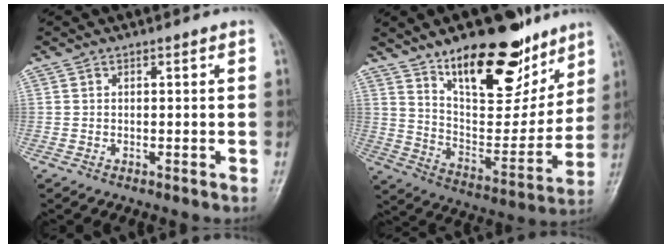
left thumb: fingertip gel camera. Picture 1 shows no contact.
{"total": 23.0, "force": [14.8, 10.0, 14.6], "torque": [-0.165, -0.079, 0.242]}